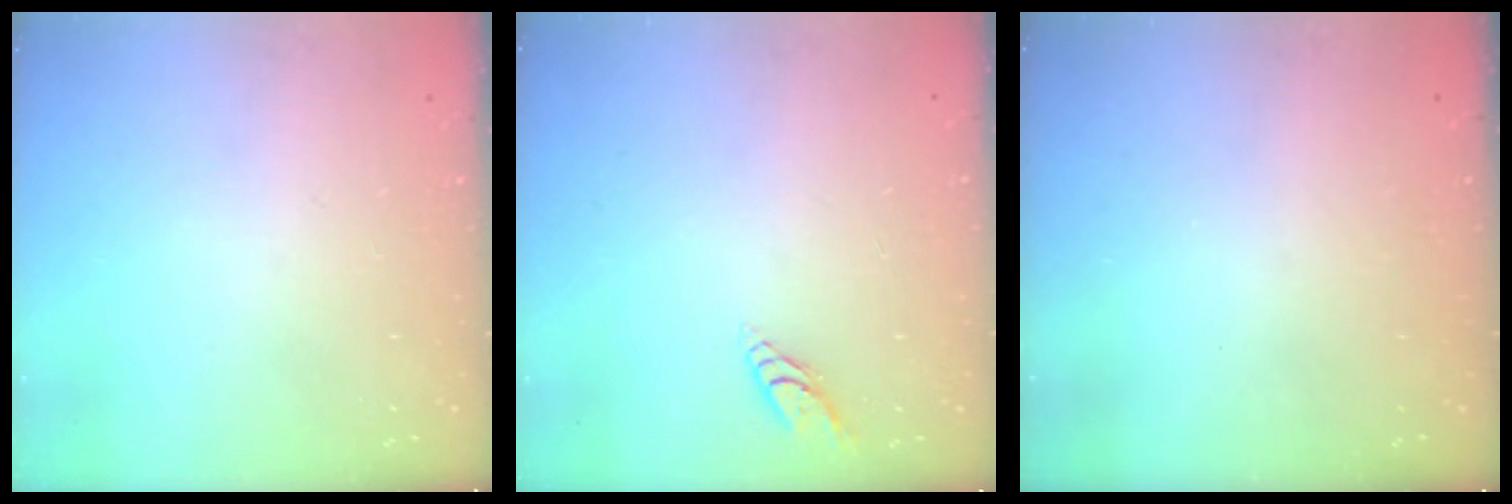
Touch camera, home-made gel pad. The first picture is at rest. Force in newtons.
{"total": 4.3, "press": 4.2, "slide": 0.6}
{"total": 0.0}